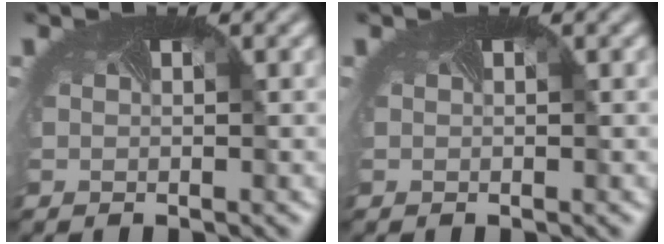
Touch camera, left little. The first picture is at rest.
{"total": 0.0}